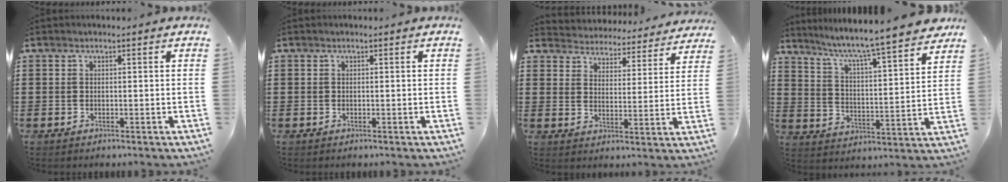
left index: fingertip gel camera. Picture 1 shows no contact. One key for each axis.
{"total": 0.0}
{"total": 4.2, "fx": 4.1, "fy": -0.1, "fz": -0.6, "tx": -0.007, "ty": -0.044, "tz": 0.066}
{"total": 6.1, "fx": 5.3, "fy": -0.6, "fz": 3.0, "tx": -0.082, "ty": -0.051, "tz": 0.081}